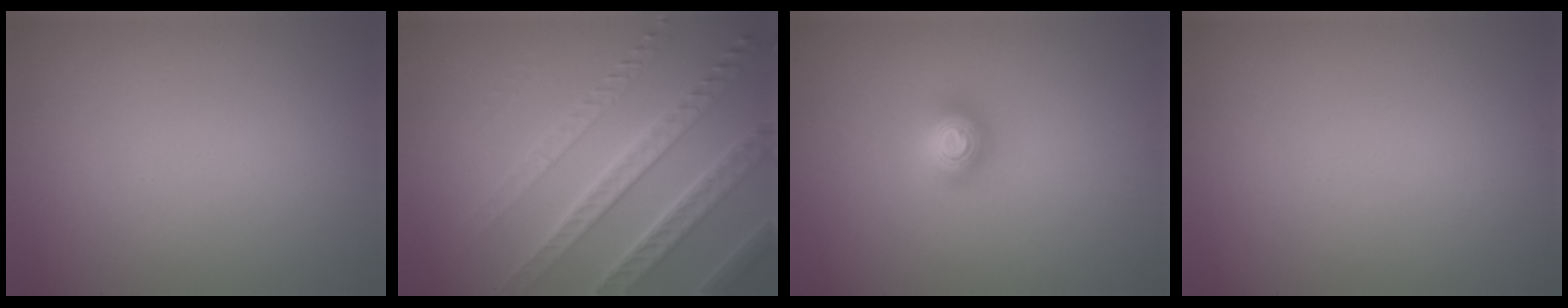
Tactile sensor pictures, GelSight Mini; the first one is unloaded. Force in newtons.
{"total": 7.0, "press": 5.0, "slide": 5.0}
{"total": 2.0, "press": 2.0, "slide": 0.2}
{"total": 0.0}